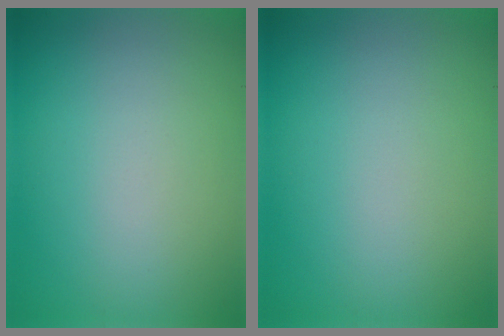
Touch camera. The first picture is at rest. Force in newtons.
{"total": 0.0}